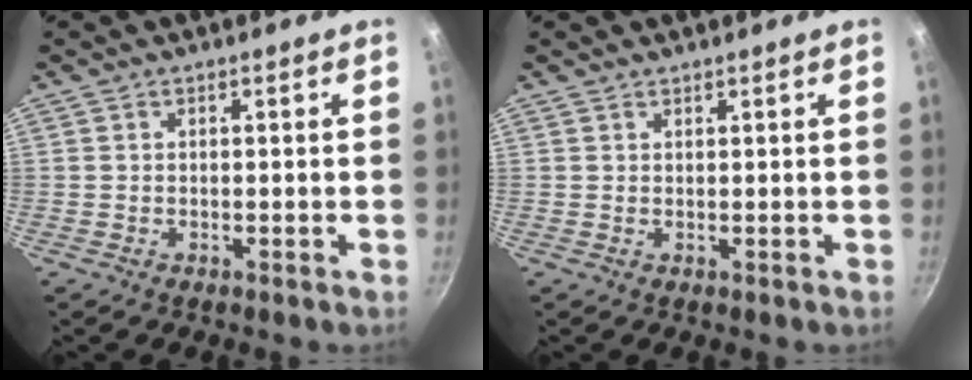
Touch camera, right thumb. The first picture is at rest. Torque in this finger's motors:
{"motor_torque": [0.30, -0.04, 0.19, 0.02, -0.03]}